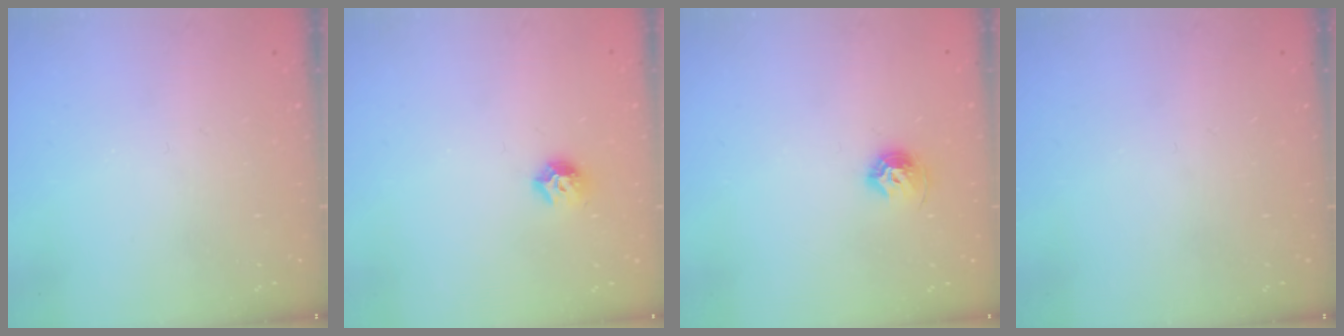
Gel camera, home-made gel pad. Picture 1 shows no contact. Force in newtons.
{"total": 8.2, "press": 8.2, "slide": 0.7}
{"total": 8.4, "press": 8.3, "slide": 0.9}
{"total": 0.0}